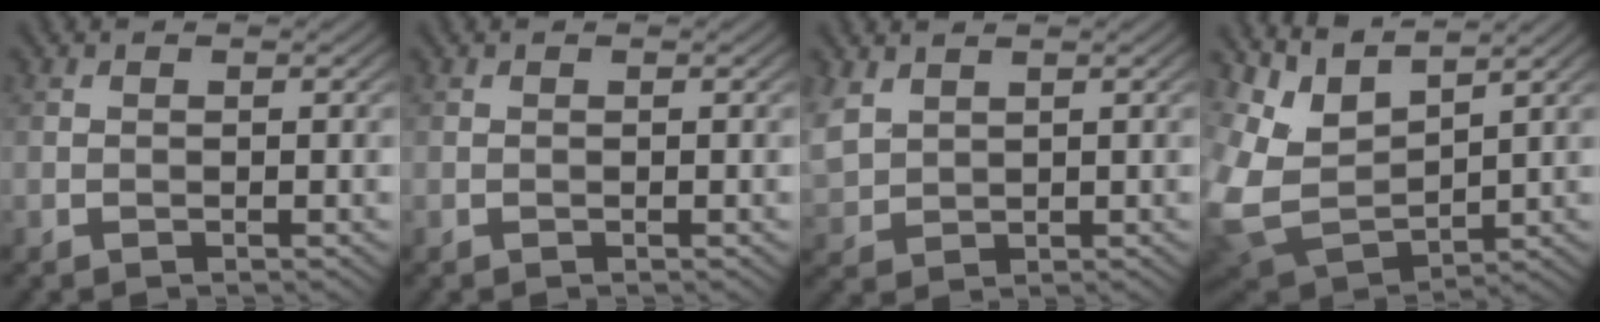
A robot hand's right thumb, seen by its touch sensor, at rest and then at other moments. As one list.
[{"total": 0.0}, {"total": 4.2, "force": [2.4, 2.7, 2.1], "torque": [-0.071, 0.003, 0.056]}, {"total": 9.4, "force": [4.9, 4.6, 6.5], "torque": [-0.177, -0.001, 0.103]}]